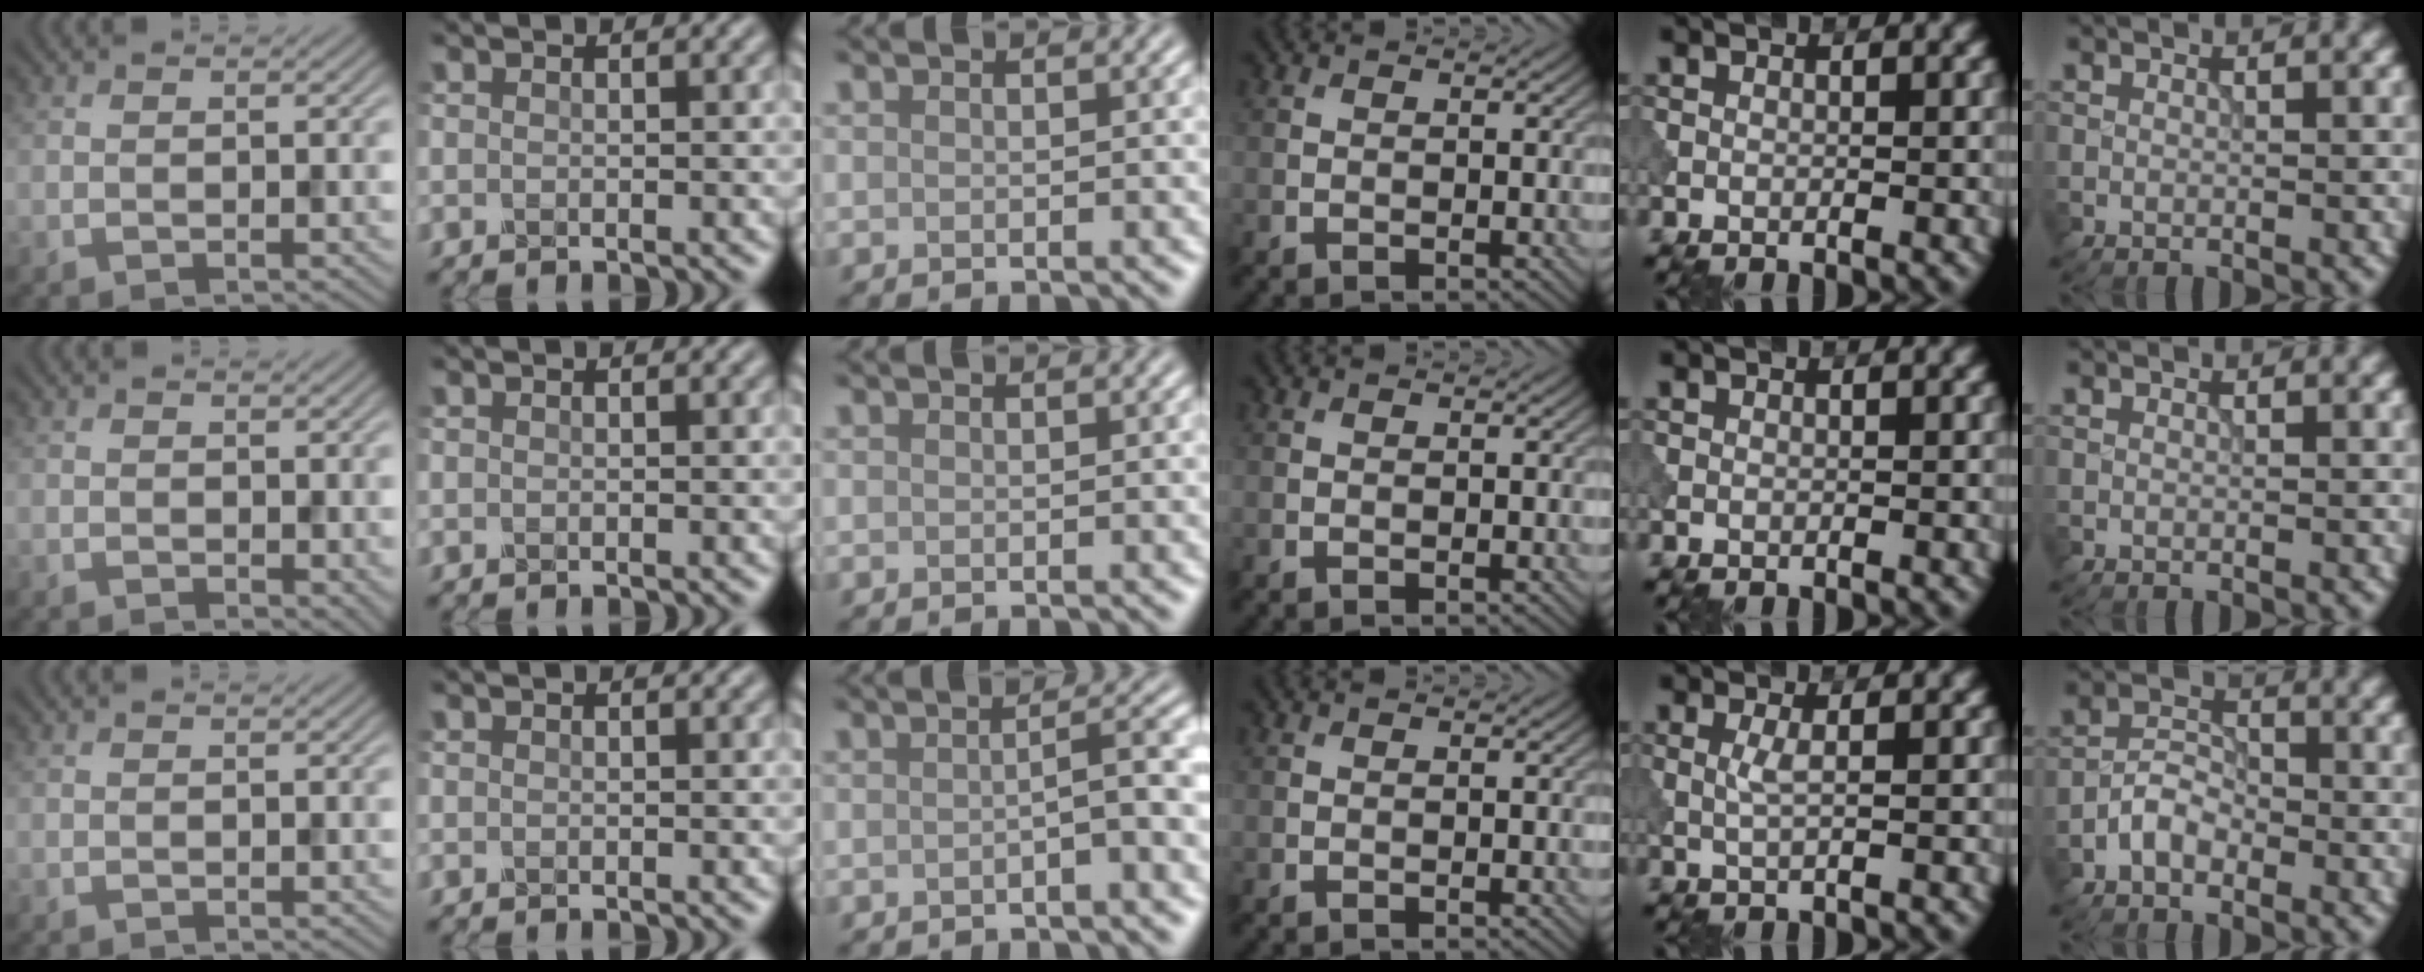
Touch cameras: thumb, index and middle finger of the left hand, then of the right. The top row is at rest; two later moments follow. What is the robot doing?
{"motion": "dispense", "object": "dispenser bottle"}